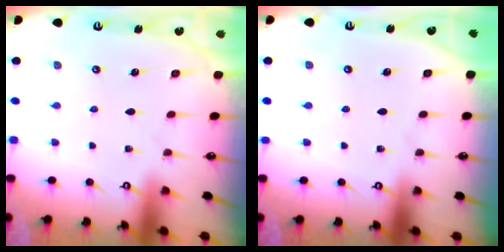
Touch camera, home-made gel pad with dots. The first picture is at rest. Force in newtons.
{"total": 0.0}